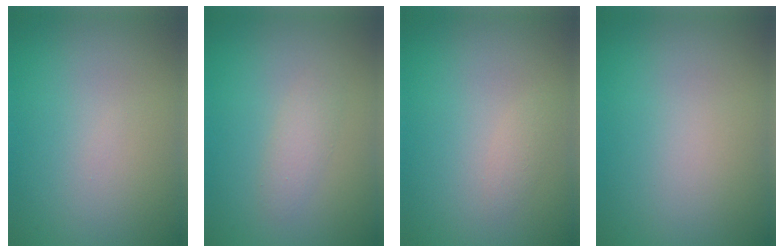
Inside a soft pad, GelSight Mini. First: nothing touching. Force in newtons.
{"total": 1.6, "press": 1.6, "slide": 0.0}
{"total": 0.8, "press": 0.8, "slide": 0.0}
{"total": 0.0}